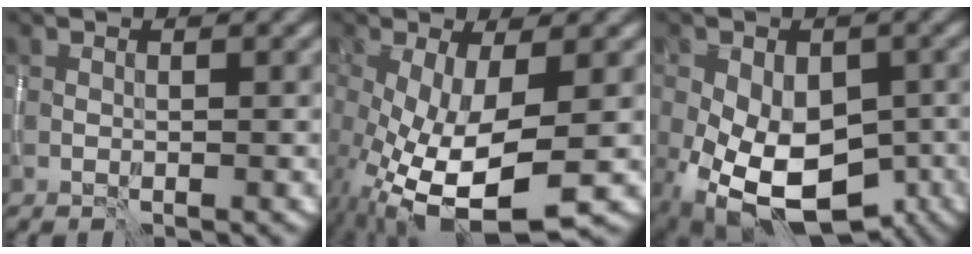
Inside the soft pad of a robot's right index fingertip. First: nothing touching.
{"total": 10.6, "force": [-2.9, 4.3, 9.3], "torque": [-0.189, -0.039, -0.037]}
{"total": 12.5, "force": [-4.2, 7.9, 8.6], "torque": [-0.141, -0.037, -0.055]}